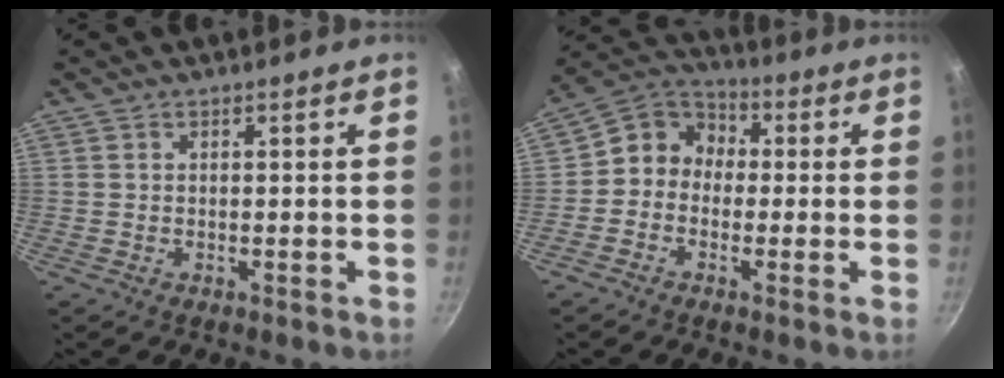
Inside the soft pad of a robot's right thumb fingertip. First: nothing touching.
{"total": 7.9, "force": [-0.5, 6.9, 3.8], "torque": [-0.036, 0.028, -0.037]}